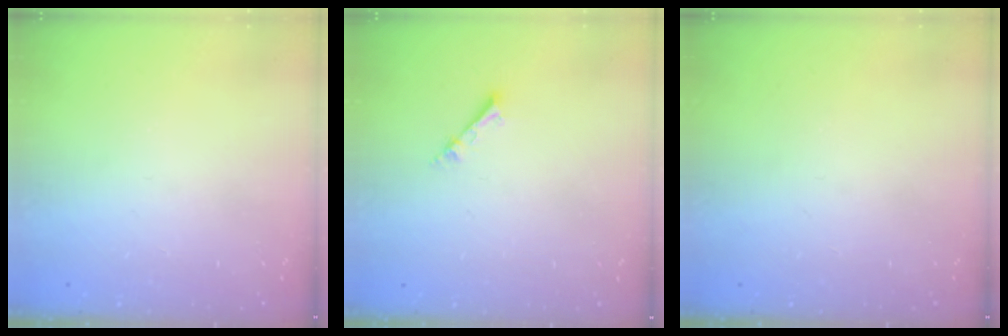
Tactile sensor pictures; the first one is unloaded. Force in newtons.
{"total": 2.1, "press": 2.1, "slide": 0.3}
{"total": 0.0}